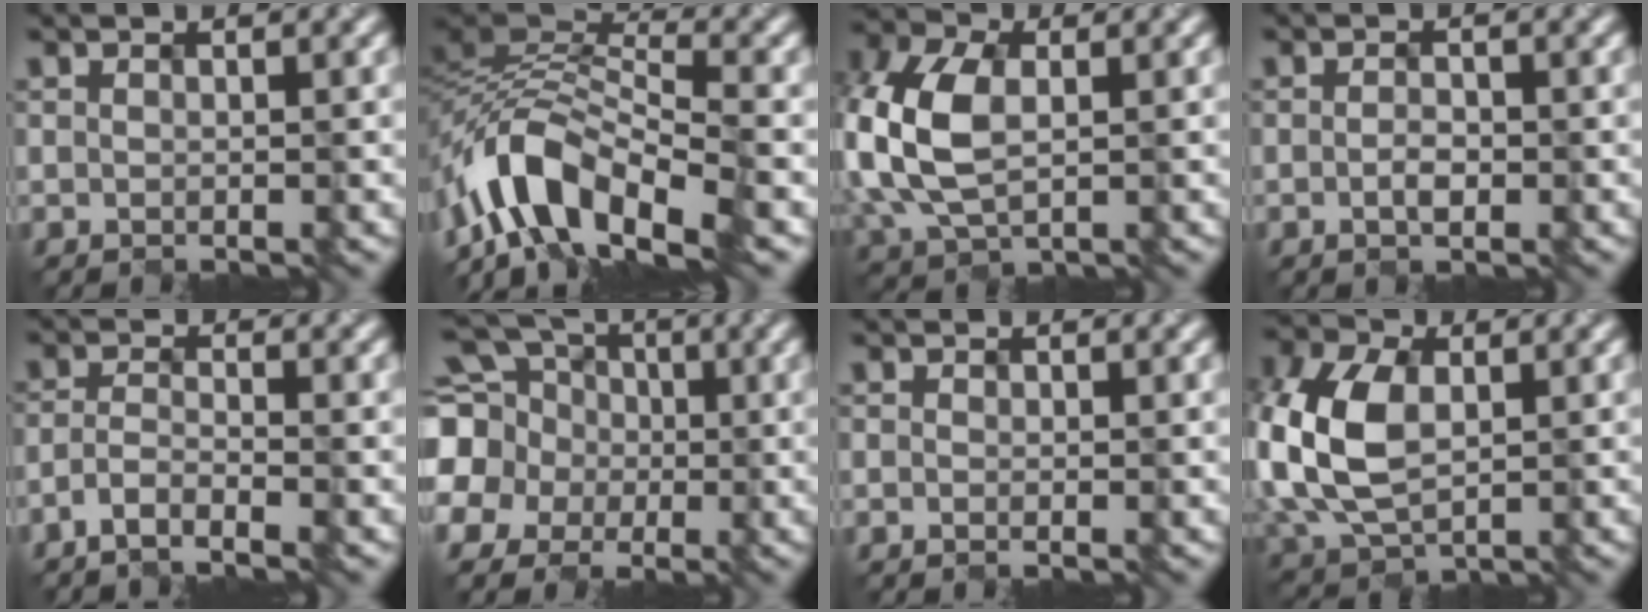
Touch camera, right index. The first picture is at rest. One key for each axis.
{"total": 9.3, "fx": -7.3, "fy": 3.3, "fz": 4.9, "tx": -0.093, "ty": 0.000, "tz": -0.127}
{"total": 7.7, "fx": -1.4, "fy": 5.0, "fz": 5.7, "tx": -0.180, "ty": -0.002, "tz": -0.006}
{"total": 1.5, "fx": -1.4, "fy": -0.1, "fz": 0.4, "tx": -0.026, "ty": -0.009, "tz": -0.003}
{"total": 3.1, "fx": -3.0, "fy": -0.6, "fz": 0.3, "tx": -0.020, "ty": -0.004, "tz": -0.046}
{"total": 10.8, "fx": 1.3, "fy": 9.8, "fz": 4.2, "tx": -0.148, "ty": 0.015, "tz": 0.015}
{"total": 1.8, "fx": -1.1, "fy": -0.9, "fz": -1.1, "tx": 0.004, "ty": -0.008, "tz": 0.002}
{"total": 8.3, "fx": -1.0, "fy": 5.7, "fz": 6.0, "tx": -0.183, "ty": 0.000, "tz": -0.001}